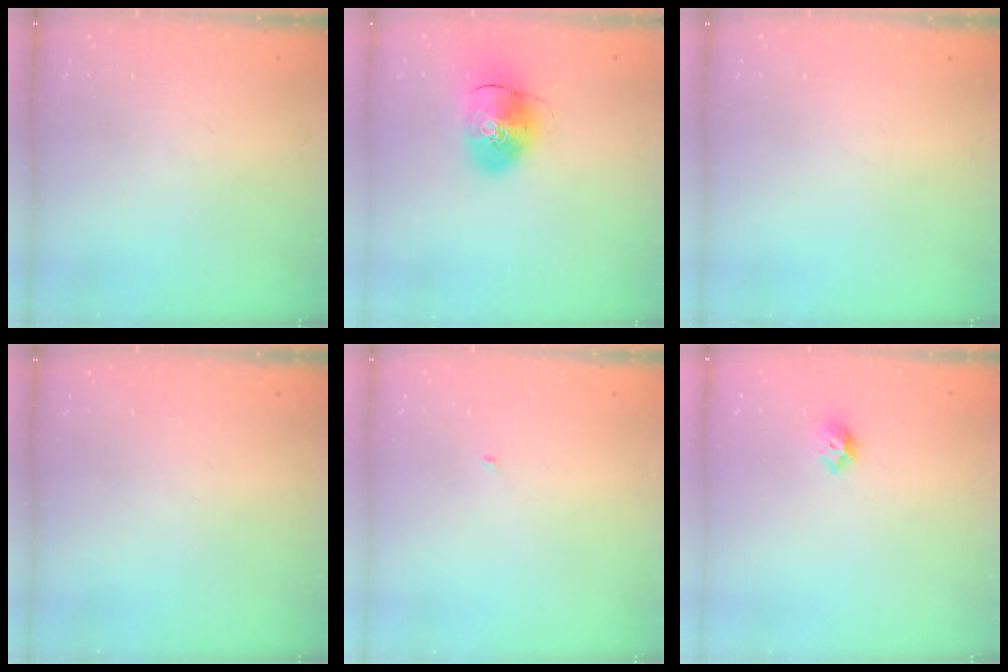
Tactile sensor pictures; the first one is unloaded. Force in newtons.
{"total": 10.4, "press": 10.2, "slide": 1.7}
{"total": 0.0}
{"total": 0.0}
{"total": 1.9, "press": 1.9, "slide": 0.2}
{"total": 5.3, "press": 5.2, "slide": 1.2}